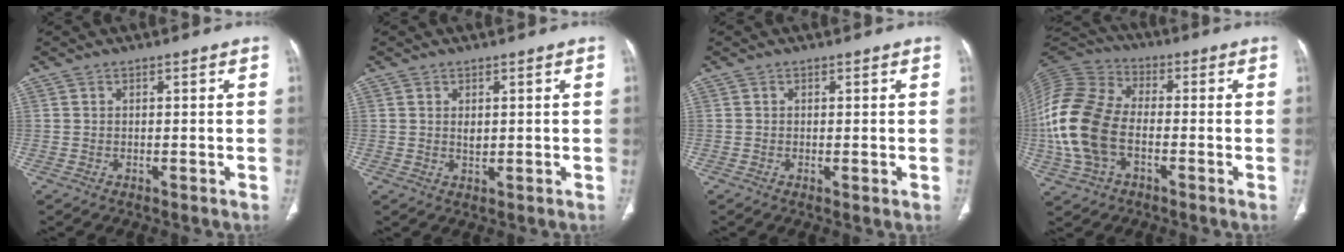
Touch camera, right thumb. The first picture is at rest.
{"total": 1.6, "force": [0.4, 0.9, 1.2], "torque": [-0.019, -0.005, 0.011]}
{"total": 0.9, "force": [-0.1, 0.2, 0.9], "torque": [-0.019, -0.005, -0.002]}
{"total": 17.9, "force": [-3.2, 11.4, 13.4], "torque": [-0.299, 0.023, -0.063]}